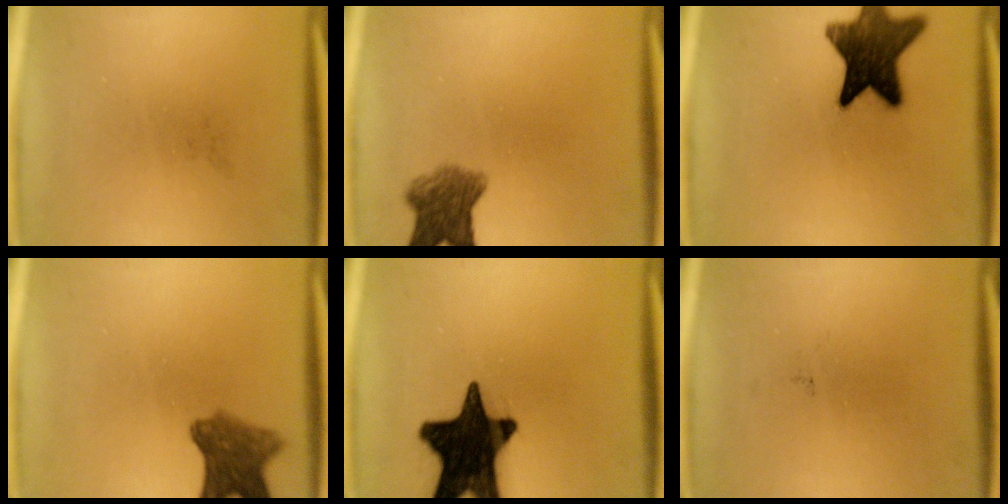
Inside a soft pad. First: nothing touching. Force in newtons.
{"total": 6.2}
{"total": 14.9}
{"total": 6.7}
{"total": 19.9}
{"total": 0.0}